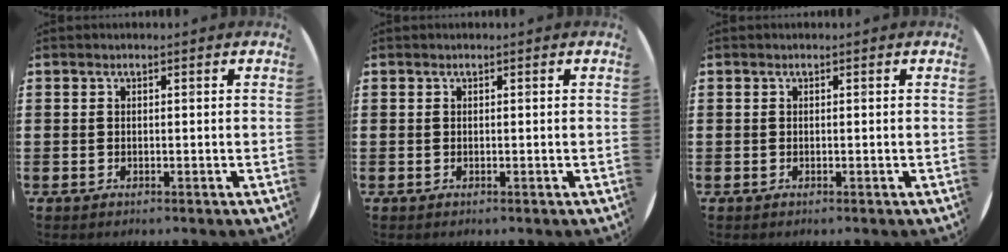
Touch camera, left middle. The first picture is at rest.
{"total": 0.0}
{"total": 0.0}